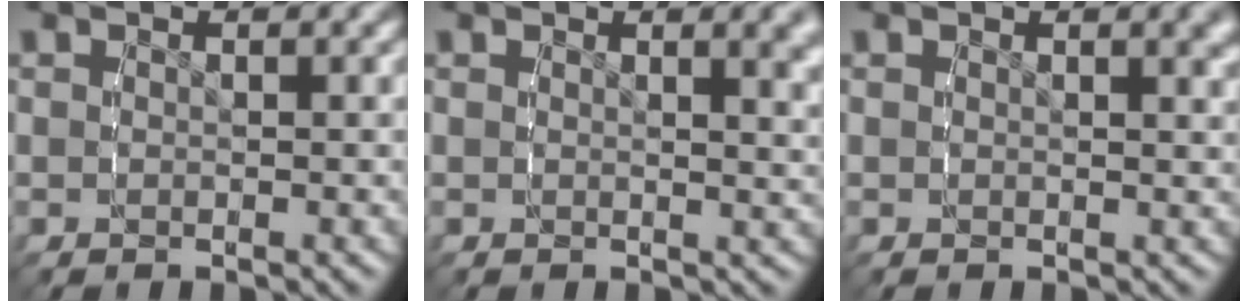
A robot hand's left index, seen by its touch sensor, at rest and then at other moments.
{"total": 1.8, "force": [1.1, -0.3, 1.5], "torque": [-0.016, -0.007, 0.019]}
{"total": 1.1, "force": [0.7, -0.2, 0.9], "torque": [-0.009, -0.003, 0.011]}